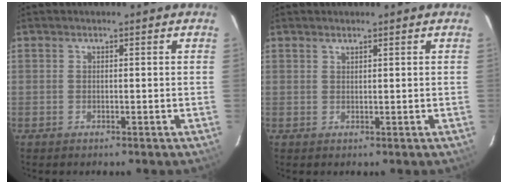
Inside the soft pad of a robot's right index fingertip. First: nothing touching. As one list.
[{"total": 0.7, "force": [0.6, 0.1, 0.2], "torque": [-0.003, 0.001, 0.012]}]